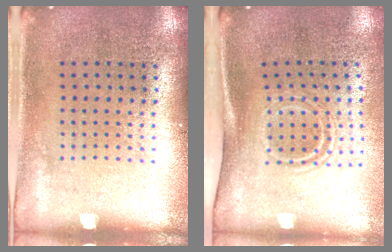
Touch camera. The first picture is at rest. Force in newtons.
{"total": 1.9, "press": 1.1, "slide": 1.5}